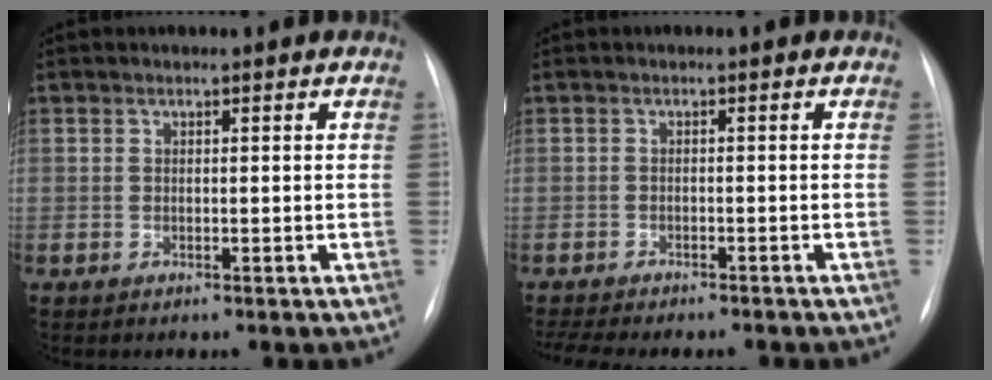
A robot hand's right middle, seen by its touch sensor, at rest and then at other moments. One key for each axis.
{"total": 10.1, "fx": -9.0, "fy": 2.0, "fz": 4.2, "tx": -0.059, "ty": -0.004, "tz": -0.120}